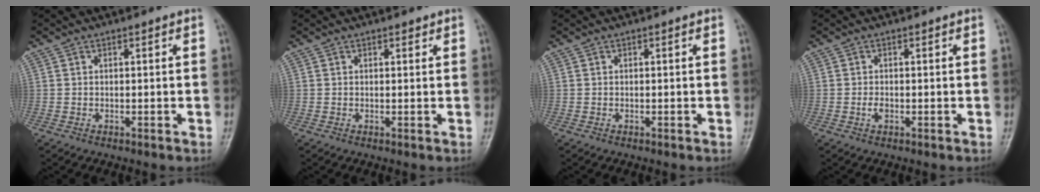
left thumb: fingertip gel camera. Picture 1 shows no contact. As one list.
[{"total": 0.8, "force": [0.7, 0.4, 0.3], "torque": [0.001, -0.004, 0.007]}, {"total": 0.0}, {"total": 1.3, "force": [-0.3, 0.8, 0.9], "torque": [-0.016, -0.001, -0.005]}]